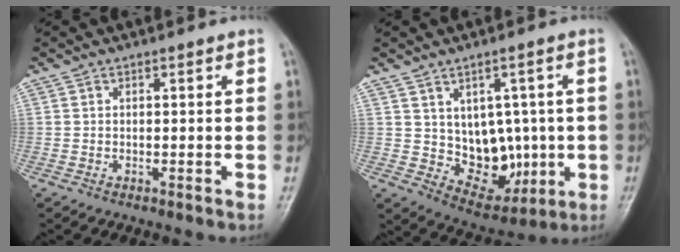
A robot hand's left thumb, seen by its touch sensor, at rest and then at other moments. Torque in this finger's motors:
{"motor_torque": [0.23, 0.27, -0.02, 0.05, 0.05]}